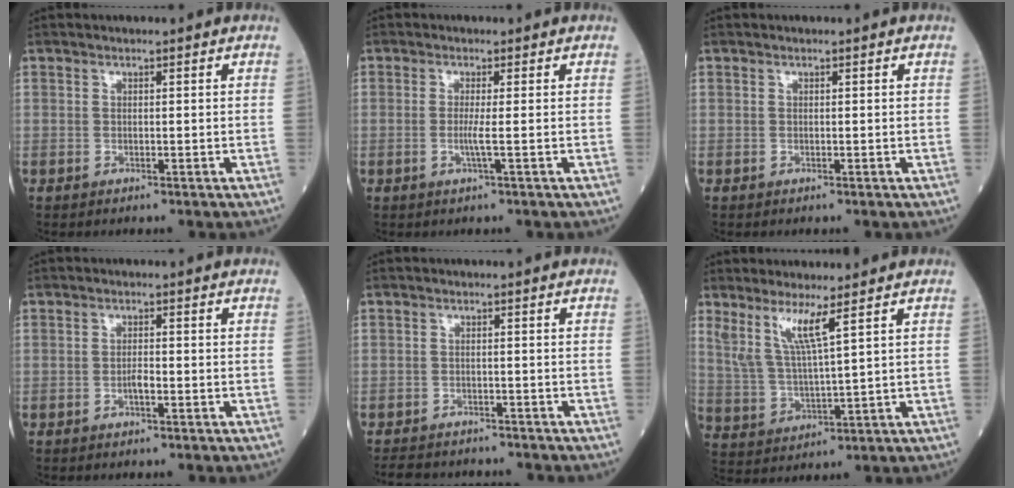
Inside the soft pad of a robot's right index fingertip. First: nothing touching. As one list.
[{"total": 2.1, "force": [-0.4, -0.5, 2.0], "torque": [-0.045, -0.003, -0.009]}, {"total": 0.0}, {"total": 1.6, "force": [-0.6, 0.3, 1.4], "torque": [-0.027, 0.001, -0.012]}, {"total": 7.6, "force": [-6.9, 2.4, 1.9], "torque": [-0.029, -0.004, -0.099]}, {"total": 6.5, "force": [3.9, -0.4, 5.2], "torque": [-0.110, -0.011, 0.084]}]